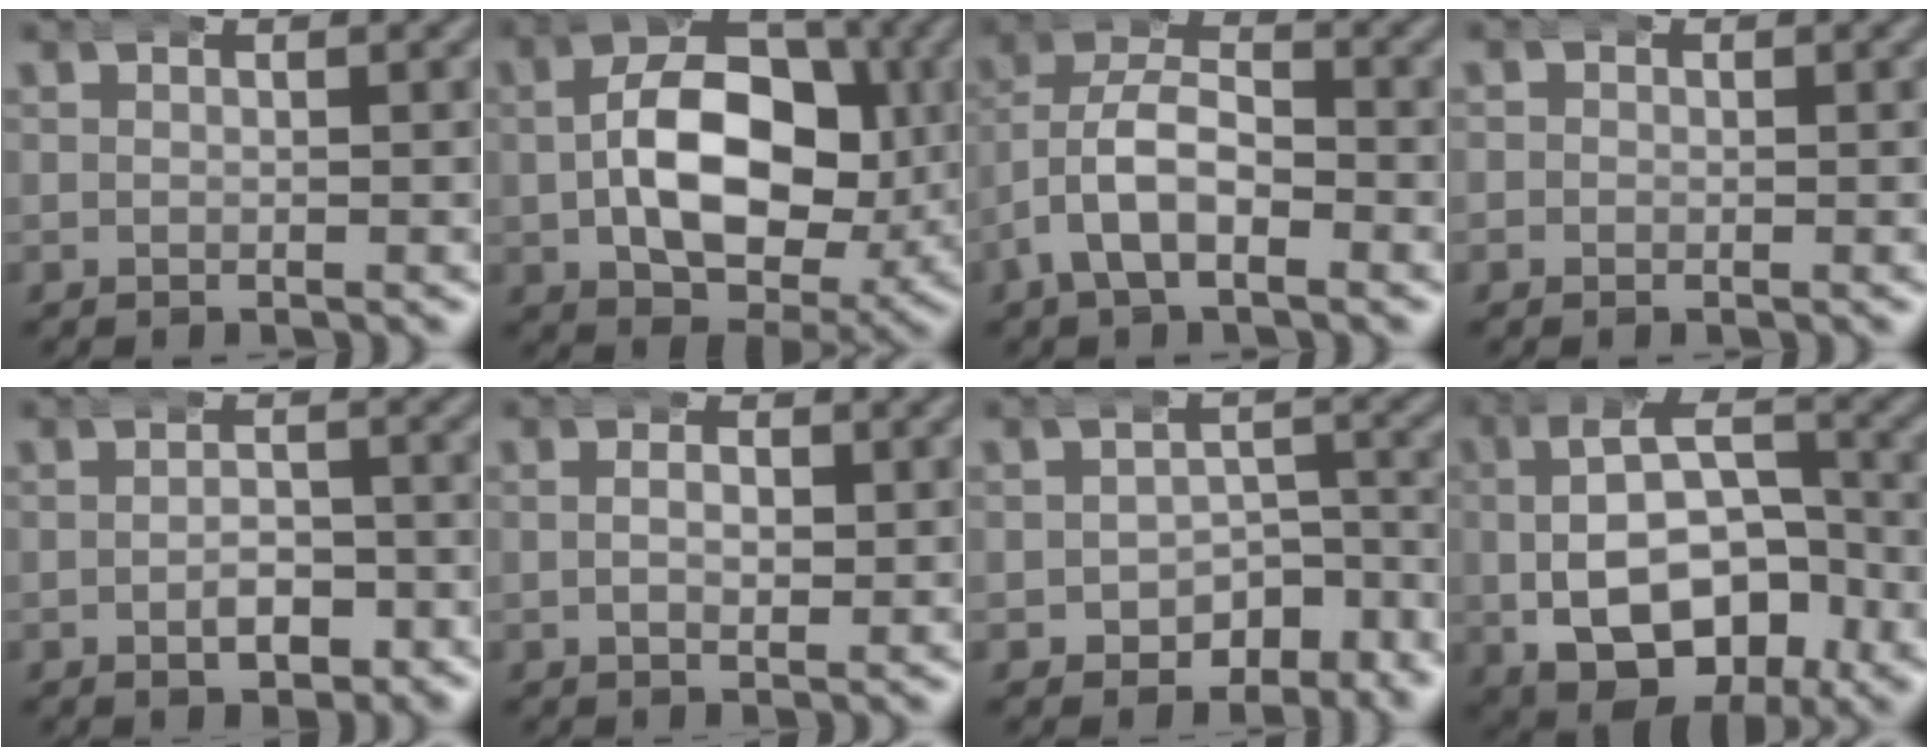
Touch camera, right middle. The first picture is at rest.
{"total": 11.7, "force": [0.5, 7.8, 8.8], "torque": [-0.126, -0.011, 0.009]}
{"total": 4.2, "force": [-0.3, 3.0, 2.9], "torque": [-0.049, -0.007, -0.013]}
{"total": 0.5, "force": [-0.2, 0.5, 0.0], "torque": [-0.004, -0.002, -0.005]}
{"total": 3.5, "force": [-1.7, 2.1, 2.3], "torque": [-0.022, -0.001, -0.032]}
{"total": 2.5, "force": [0.3, 1.3, 2.2], "torque": [-0.017, 0.008, -0.002]}
{"total": 4.9, "force": [-3.4, 3.1, 1.8], "torque": [-0.017, -0.008, -0.049]}
{"total": 12.2, "force": [-1.2, 8.3, 8.9], "torque": [-0.147, -0.024, -0.011]}